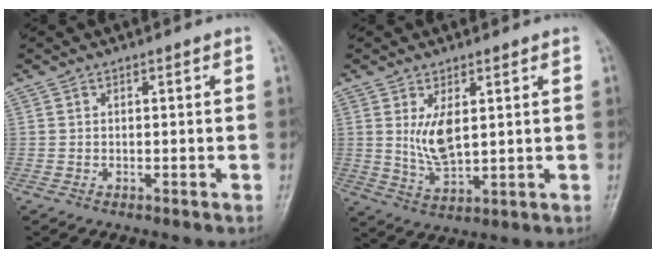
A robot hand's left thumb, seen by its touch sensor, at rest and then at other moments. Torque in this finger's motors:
{"motor_torque": [-0.15, 0.32, 0.06, -0.05, 0.05]}